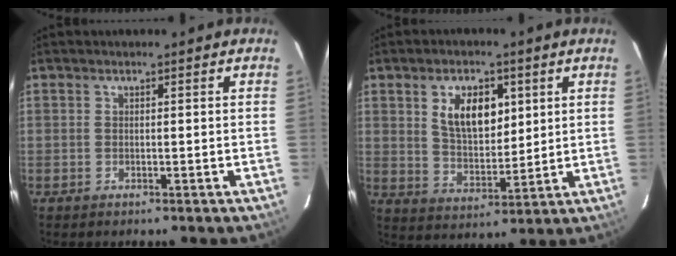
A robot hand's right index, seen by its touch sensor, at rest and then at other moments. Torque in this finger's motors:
{"motor_torque": [0.65, 0.48, 0.30, 0.09]}